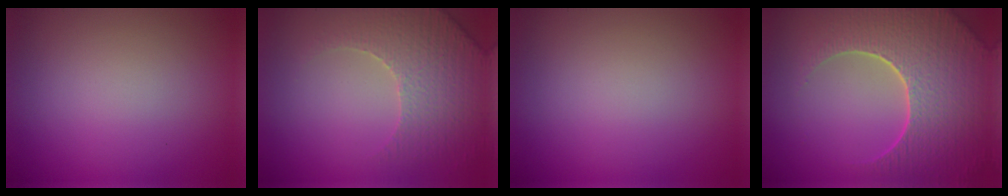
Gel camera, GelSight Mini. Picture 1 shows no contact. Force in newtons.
{"total": 4.6, "press": 4.2, "slide": 2.1}
{"total": 0.0}
{"total": 9.3, "press": 6.6, "slide": 6.5}